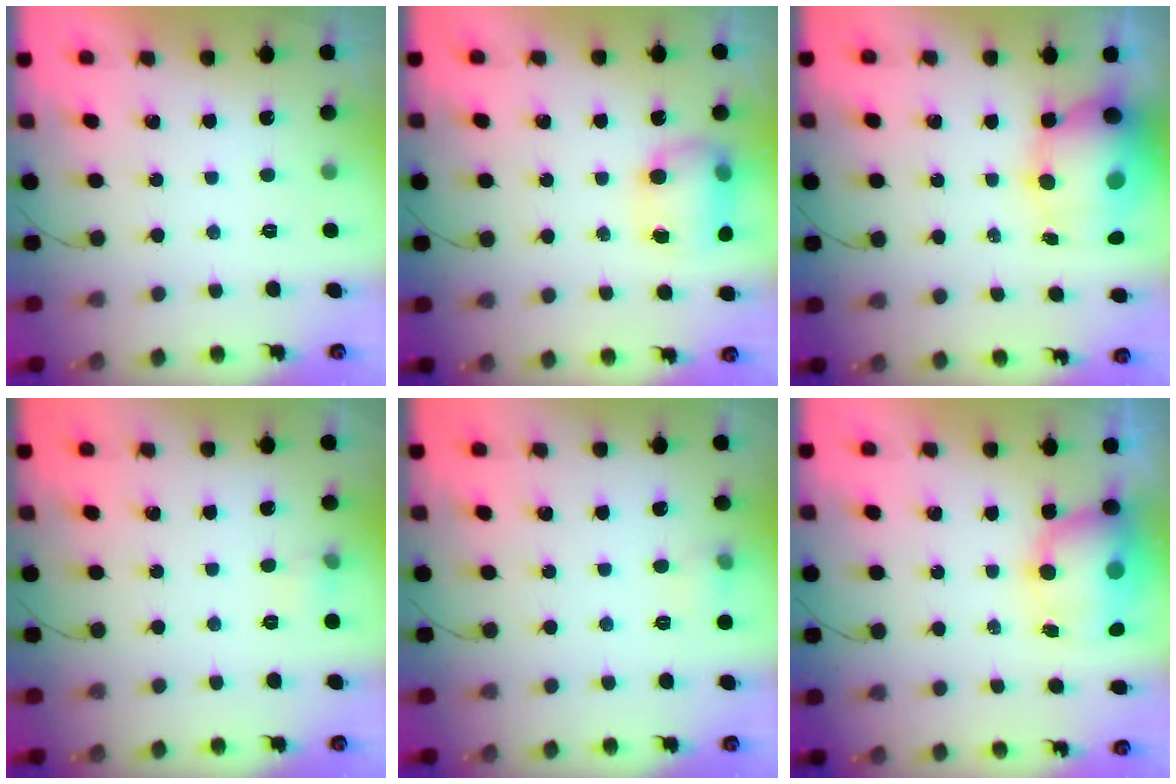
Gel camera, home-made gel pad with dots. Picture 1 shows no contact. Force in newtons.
{"total": 8.0, "press": 8.0, "slide": 0.5}
{"total": 14.3, "press": 13.1, "slide": 5.8}
{"total": 4.8, "press": 4.6, "slide": 1.5}
{"total": 5.2, "press": 5.0, "slide": 1.6}
{"total": 9.8, "press": 9.6, "slide": 2.0}